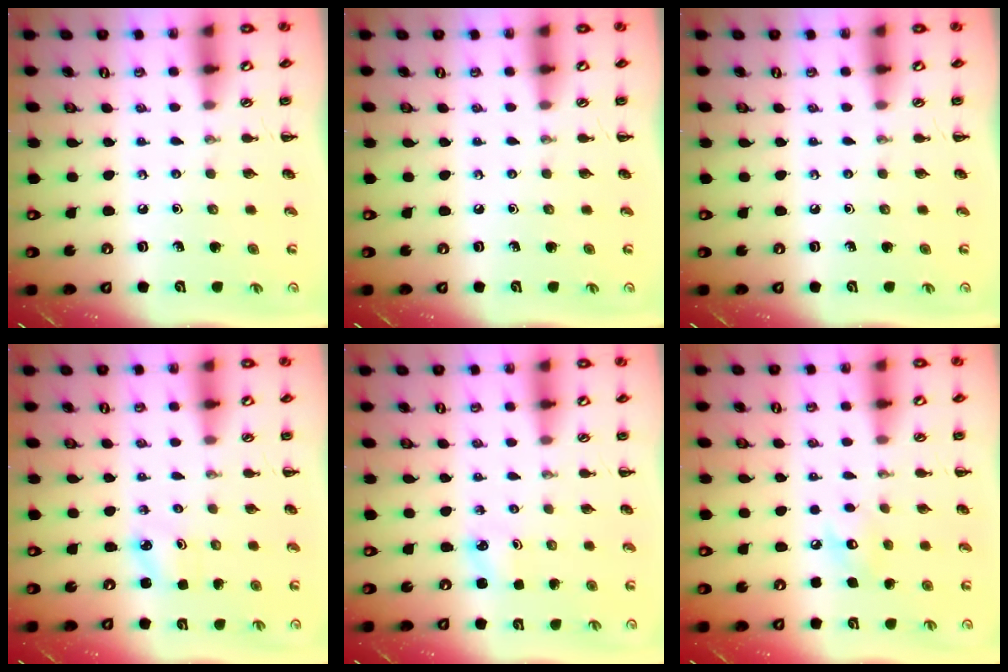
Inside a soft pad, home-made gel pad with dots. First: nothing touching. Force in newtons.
{"total": 0.0}
{"total": 0.0}
{"total": 1.7, "press": 1.7, "slide": 0.2}
{"total": 2.5, "press": 2.4, "slide": 0.8}
{"total": 6.0, "press": 5.9, "slide": 1.0}